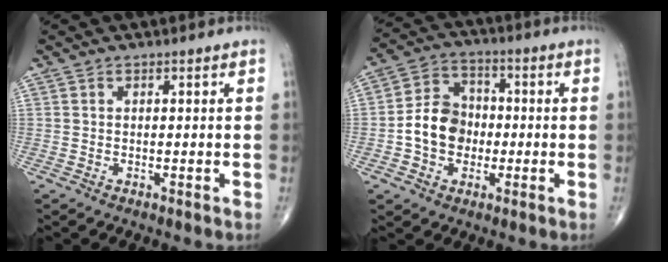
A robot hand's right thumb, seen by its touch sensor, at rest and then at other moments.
{"total": 9.8, "force": [-1.6, 8.0, 5.5], "torque": [-0.072, 0.031, -0.038]}